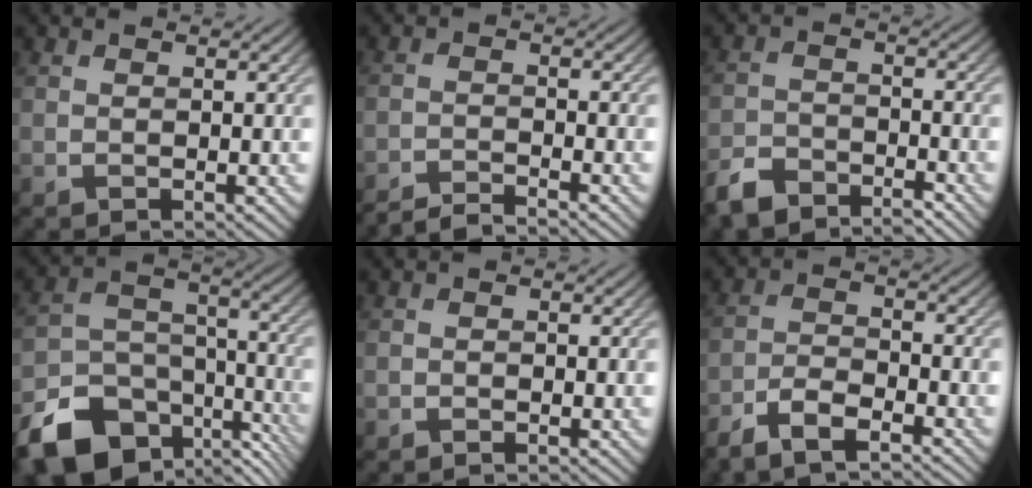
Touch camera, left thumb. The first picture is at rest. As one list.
[{"total": 3.8, "force": [-3.5, 0.4, 1.3], "torque": [-0.022, 0.006, -0.071]}, {"total": 5.6, "force": [-5.0, 1.7, 1.9], "torque": [-0.037, -0.008, -0.104]}, {"total": 15.7, "force": [-10.2, 9.2, 7.6], "torque": [-0.175, -0.051, -0.149]}, {"total": 0.5, "force": [-0.5, 0.1, 0.1], "torque": [0.000, -0.002, -0.009]}, {"total": 5.9, "force": [-4.8, 1.5, 3.1], "torque": [-0.064, -0.004, -0.096]}]